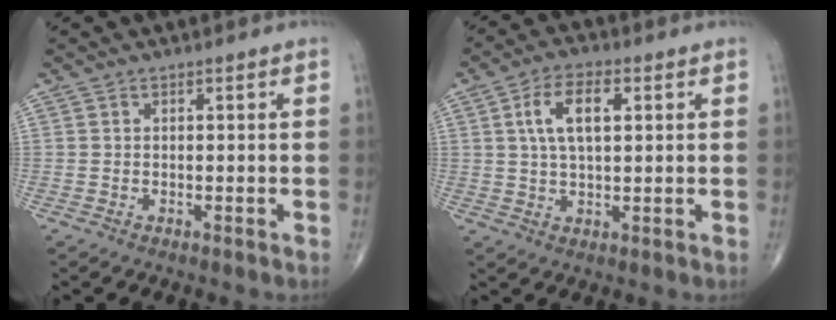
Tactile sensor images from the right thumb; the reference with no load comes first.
{"total": 8.3, "force": [2.2, 3.9, 6.9], "torque": [-0.123, 0.004, 0.038]}